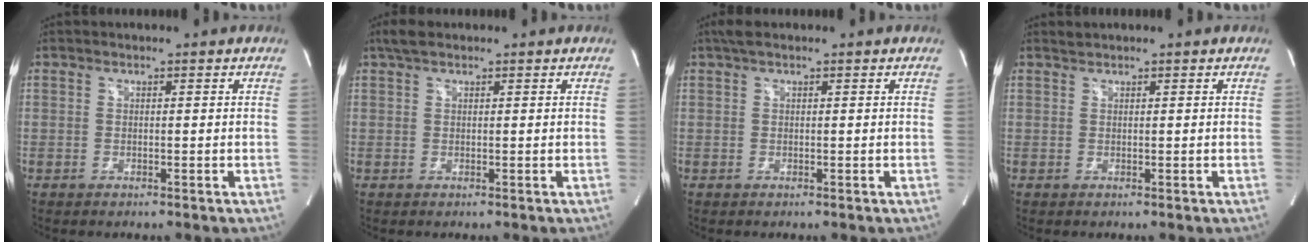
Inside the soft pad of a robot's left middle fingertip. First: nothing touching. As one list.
[{"total": 2.4, "force": [1.8, 0.8, 1.5], "torque": [-0.033, 0.019, 0.034]}, {"total": 2.3, "force": [1.7, 0.6, 1.5], "torque": [-0.034, 0.023, 0.031]}, {"total": 0.6, "force": [0.6, -0.1, -0.1], "torque": [-0.007, 0.005, 0.015]}]